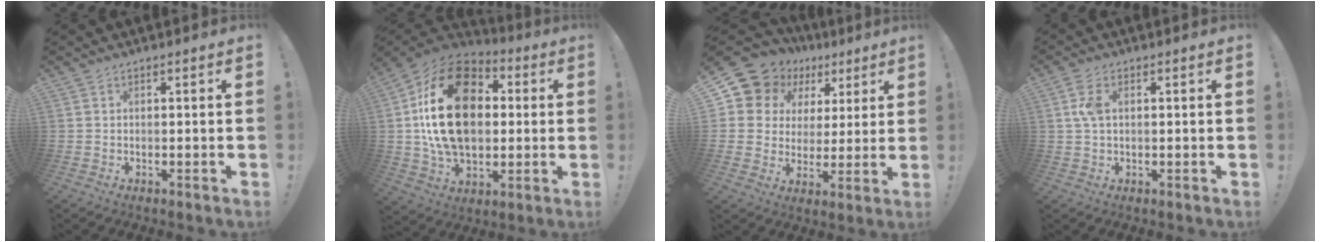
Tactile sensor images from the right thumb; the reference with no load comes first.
{"total": 27.0, "force": [3.6, 18.0, 19.8], "torque": [-0.369, 0.006, 0.065]}
{"total": 11.6, "force": [6.8, 8.7, 3.6], "torque": [-0.067, -0.052, 0.136]}
{"total": 4.6, "force": [0.9, 2.5, 3.7], "torque": [-0.080, 0.005, 0.015]}